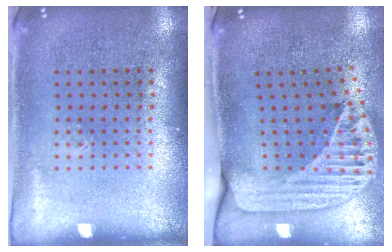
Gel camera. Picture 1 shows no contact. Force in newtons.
{"total": 2.6, "press": 1.8, "slide": 1.8}